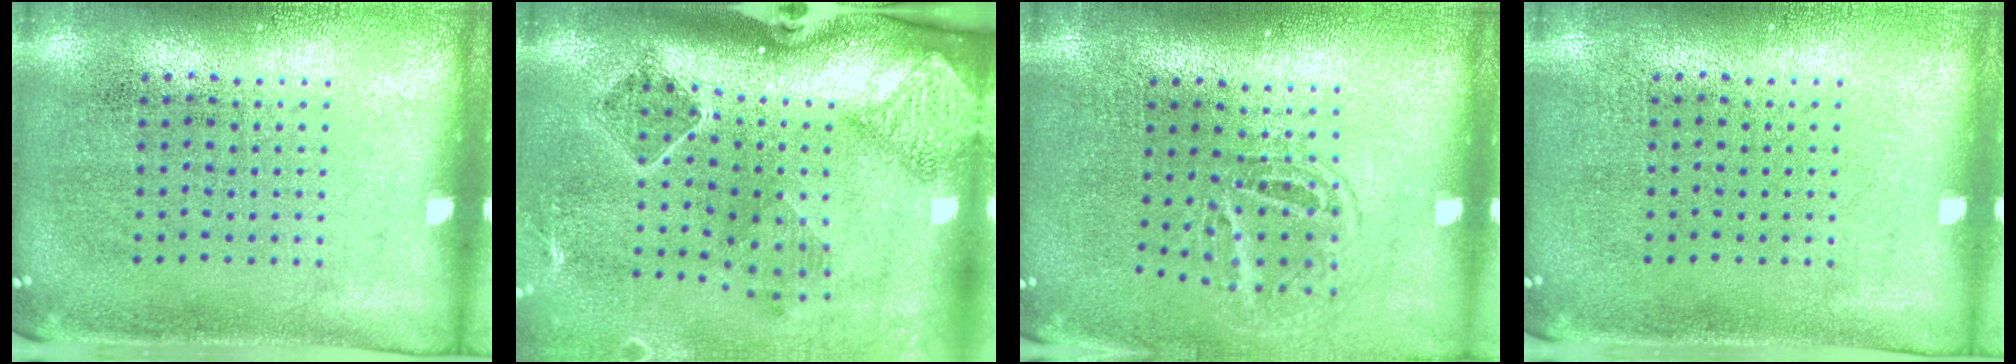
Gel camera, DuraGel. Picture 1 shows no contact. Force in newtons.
{"total": 1.9, "press": 1.6, "slide": 1.0}
{"total": 1.6, "press": 1.0, "slide": 1.2}
{"total": 0.0}